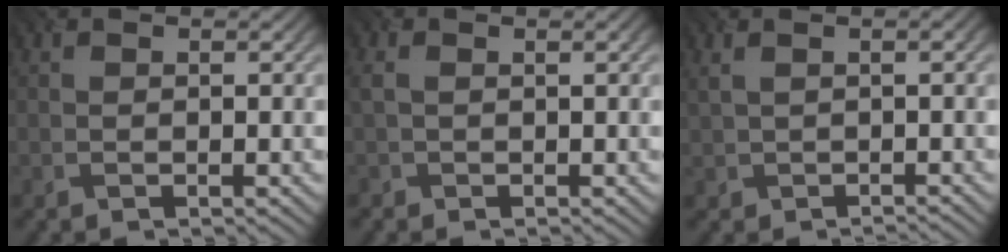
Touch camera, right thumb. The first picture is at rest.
{"total": 1.9, "force": [0.6, 0.7, 1.6], "torque": [-0.038, 0.005, 0.008]}
{"total": 2.4, "force": [0.6, 0.8, 2.2], "torque": [-0.047, 0.005, 0.011]}